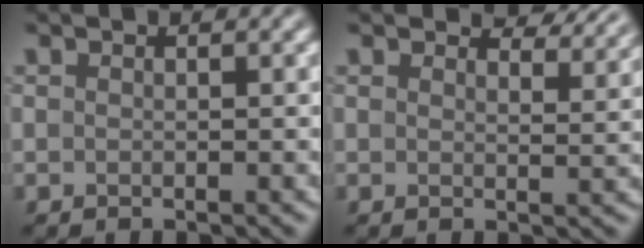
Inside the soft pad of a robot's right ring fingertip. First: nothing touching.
{"total": 3.4, "force": [3.2, 0.7, 1.2], "torque": [-0.025, -0.002, 0.038]}